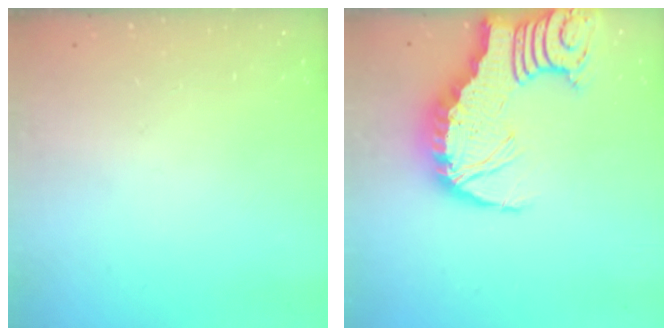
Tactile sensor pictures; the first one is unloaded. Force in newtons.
{"total": 8.1, "press": 8.0, "slide": 0.8}